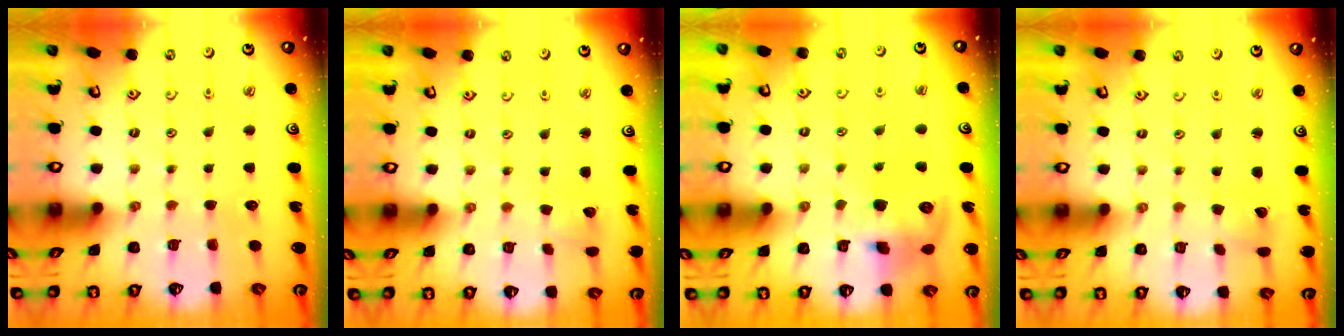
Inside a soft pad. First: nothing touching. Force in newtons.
{"total": 1.3, "press": 1.3, "slide": 0.0}
{"total": 11.1, "press": 10.9, "slide": 2.0}
{"total": 1.1, "press": 1.1, "slide": 0.1}